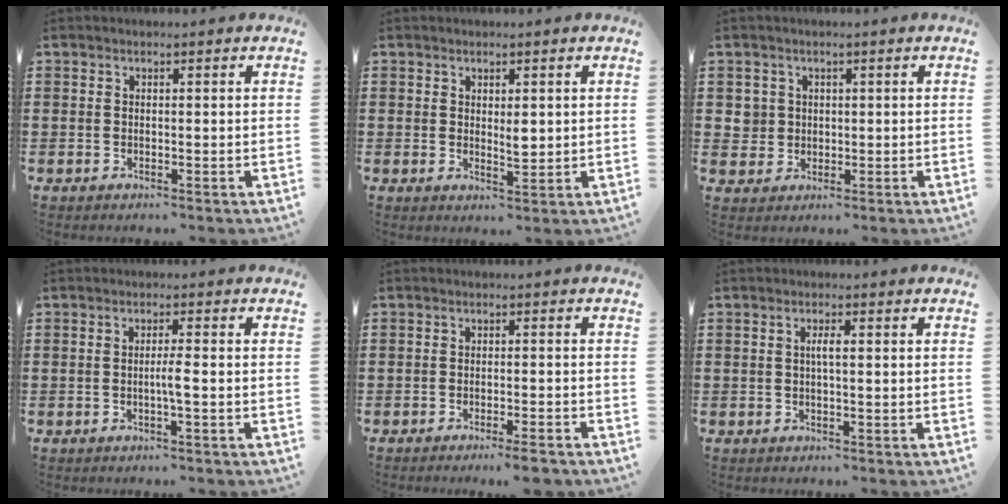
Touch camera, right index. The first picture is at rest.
{"total": 2.6, "force": [0.8, 1.2, 2.2], "torque": [-0.035, 0.000, 0.012]}
{"total": 2.7, "force": [0.4, 2.7, 0.4], "torque": [-0.021, 0.011, 0.006]}
{"total": 2.2, "force": [-0.6, -0.2, 2.1], "torque": [-0.039, -0.003, -0.013]}
{"total": 2.8, "force": [-2.4, -0.4, 1.4], "torque": [-0.024, -0.005, -0.044]}
{"total": 1.8, "force": [0.0, 0.2, 1.8], "torque": [-0.034, -0.002, -0.002]}